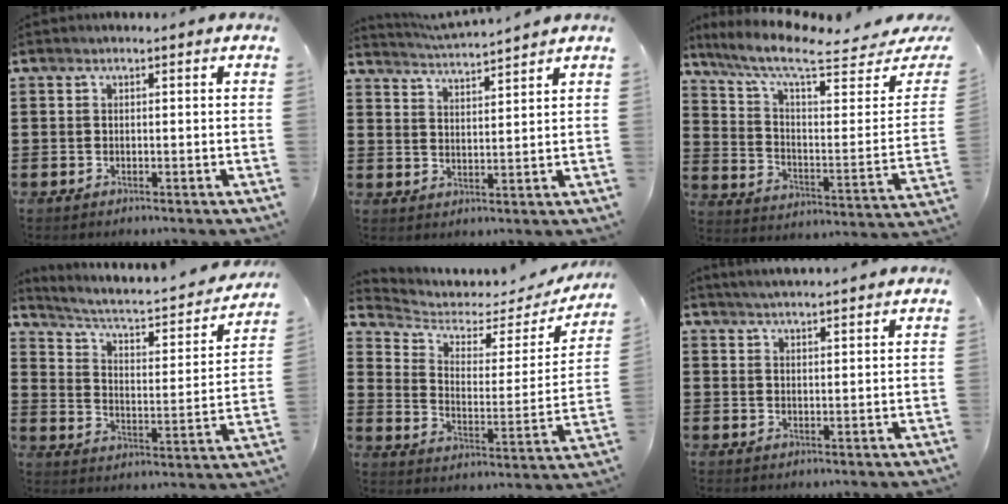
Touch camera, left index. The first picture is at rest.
{"total": 3.7, "force": [3.6, -0.6, 0.3], "torque": [-0.021, -0.023, 0.062]}
{"total": 9.6, "force": [7.3, 1.6, 5.9], "torque": [-0.133, -0.050, 0.123]}
{"total": 3.7, "force": [2.8, 1.0, 2.3], "torque": [-0.064, -0.031, 0.034]}
{"total": 4.3, "force": [3.7, 1.7, 1.2], "torque": [-0.049, -0.030, 0.060]}
{"total": 3.0, "force": [2.9, -0.6, 0.3], "torque": [-0.014, -0.010, 0.053]}